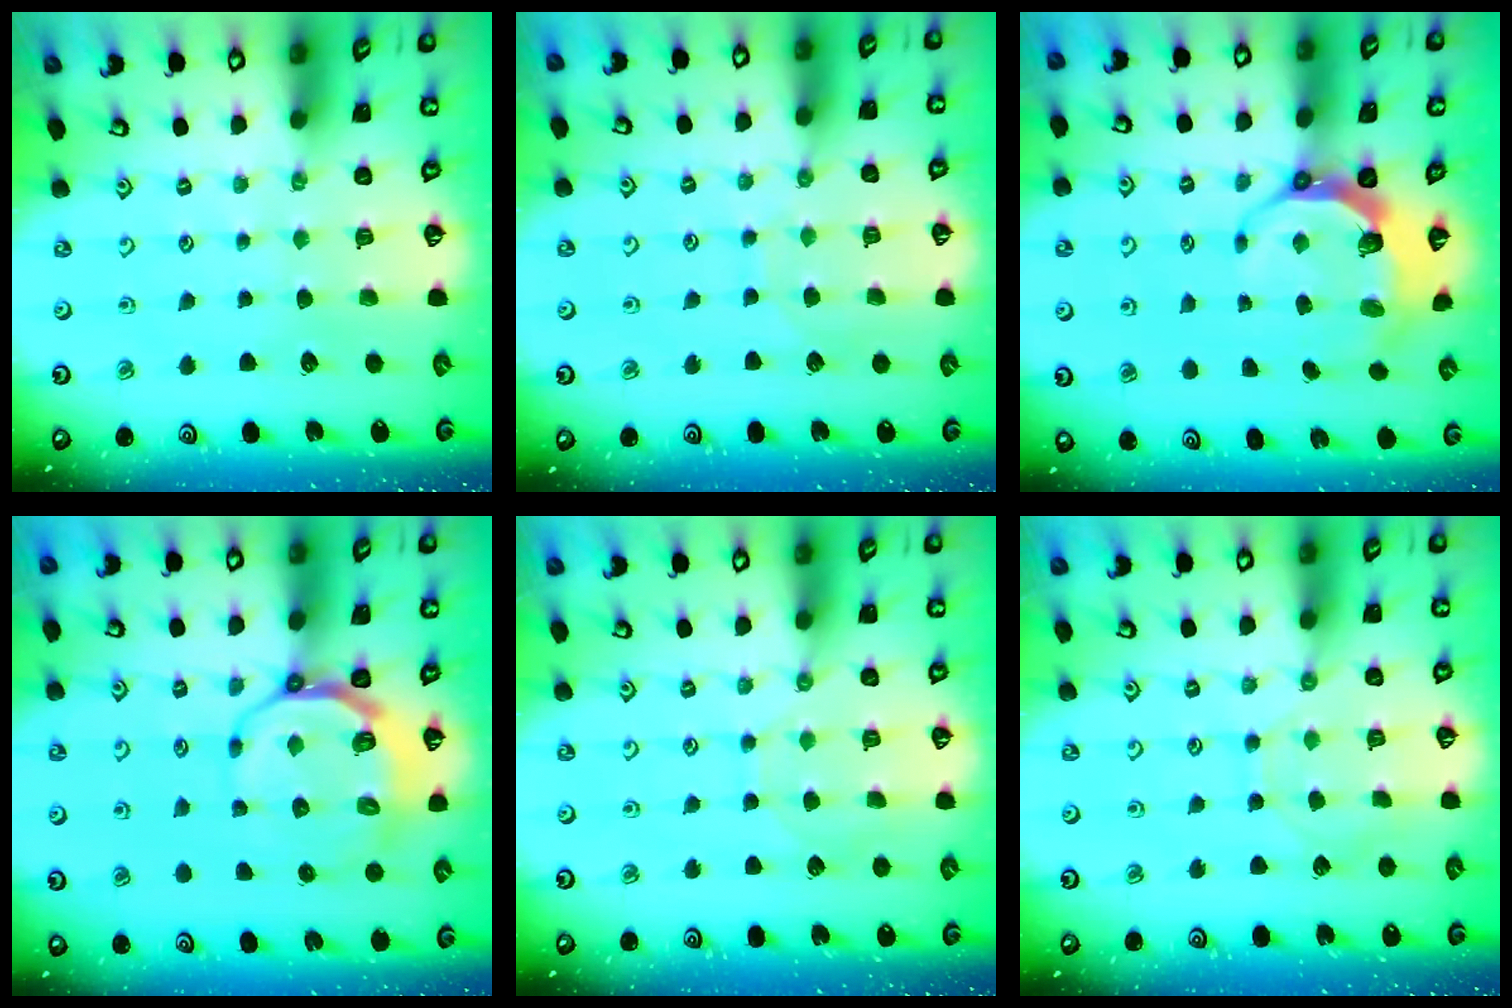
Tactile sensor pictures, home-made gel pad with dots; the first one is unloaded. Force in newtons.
{"total": 6.3, "press": 6.3, "slide": 0.2}
{"total": 8.4, "press": 7.2, "slide": 4.3}
{"total": 8.1, "press": 7.4, "slide": 3.4}
{"total": 5.1, "press": 5.1, "slide": 0.6}
{"total": 7.6, "press": 7.5, "slide": 0.9}